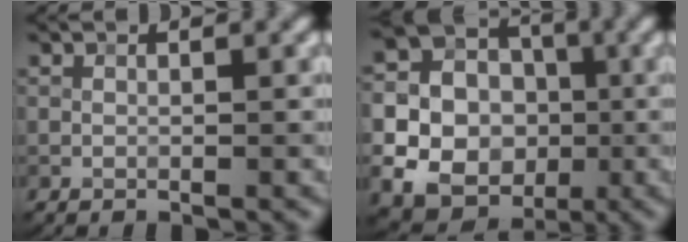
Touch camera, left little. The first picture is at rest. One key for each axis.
{"total": 17.0, "fx": -3.1, "fy": 15.8, "fz": 5.3, "tx": -0.131, "ty": -0.011, "tz": -0.072}